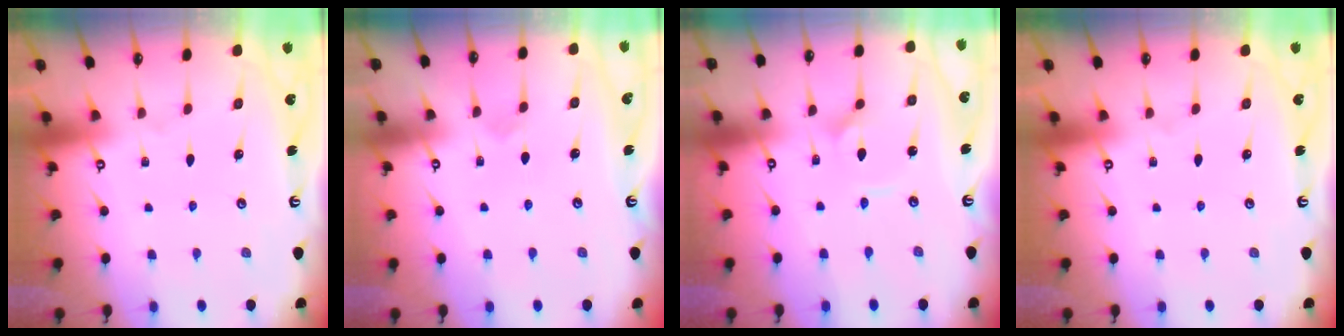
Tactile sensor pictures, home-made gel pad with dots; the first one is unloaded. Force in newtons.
{"total": 2.4, "press": 2.4, "slide": 0.2}
{"total": 3.7, "press": 3.7, "slide": 0.1}
{"total": 0.0}